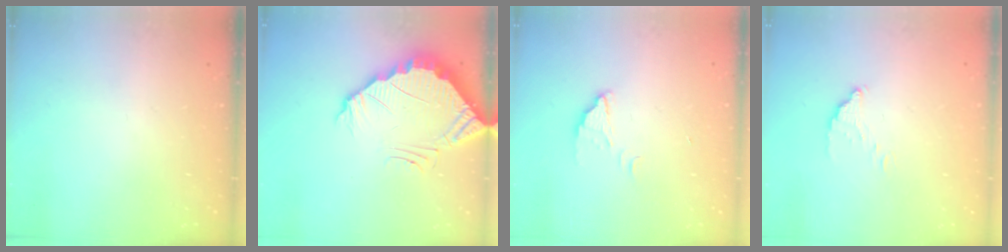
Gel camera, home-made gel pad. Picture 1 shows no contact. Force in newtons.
{"total": 3.7, "press": 3.7, "slide": 0.2}
{"total": 1.9, "press": 1.9, "slide": 0.1}
{"total": 4.0, "press": 4.0, "slide": 0.0}